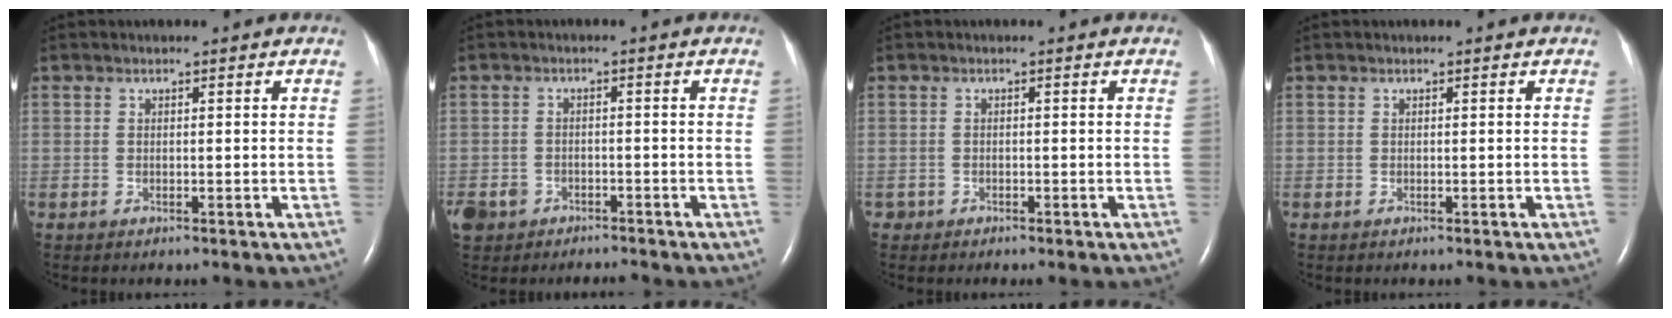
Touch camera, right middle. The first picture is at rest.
{"total": 5.7, "force": [-4.2, 3.8, 0.9], "torque": [-0.024, 0.003, -0.070]}
{"total": 0.7, "force": [-0.5, 0.5, -0.1], "torque": [-0.004, 0.002, -0.011]}
{"total": 0.0}